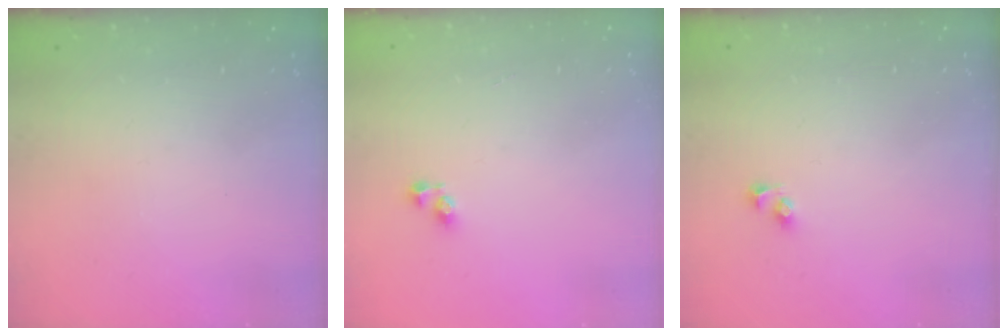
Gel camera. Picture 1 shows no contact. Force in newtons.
{"total": 3.8, "press": 3.7, "slide": 0.5}
{"total": 2.3, "press": 2.3, "slide": 0.2}